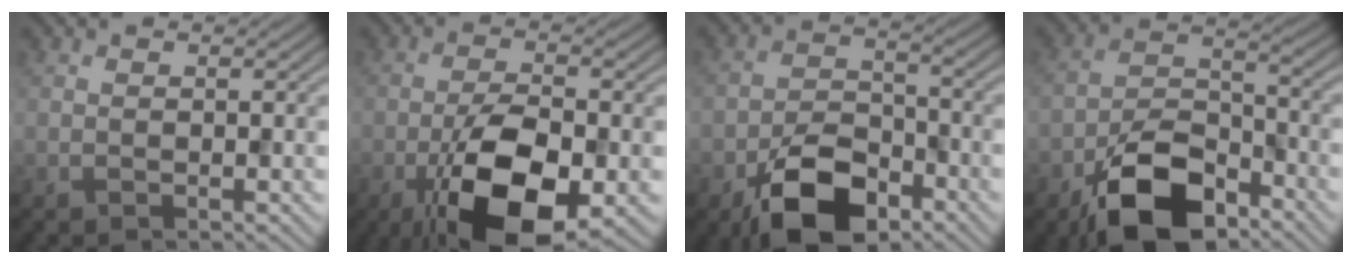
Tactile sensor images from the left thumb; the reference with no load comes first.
{"total": 12.6, "force": [-5.3, 5.2, 10.2], "torque": [-0.188, -0.012, -0.095]}
{"total": 9.9, "force": [-5.9, 5.0, 6.1], "torque": [-0.106, -0.005, -0.119]}
{"total": 11.4, "force": [-7.2, 5.3, 7.1], "torque": [-0.127, -0.004, -0.145]}